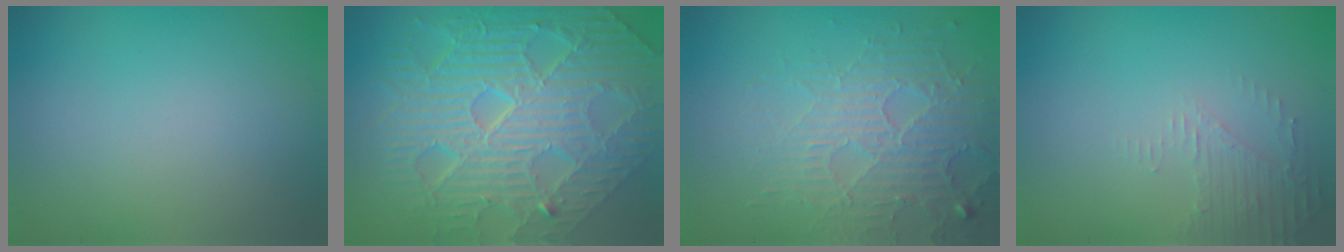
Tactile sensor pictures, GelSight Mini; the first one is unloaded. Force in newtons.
{"total": 11.5, "press": 7.6, "slide": 8.6}
{"total": 3.9, "press": 3.8, "slide": 1.0}
{"total": 1.9, "press": 1.8, "slide": 0.4}